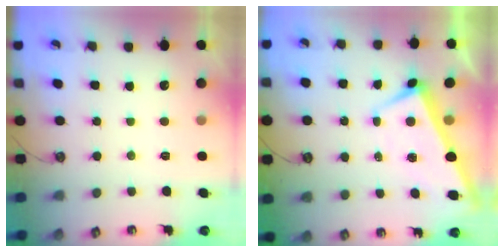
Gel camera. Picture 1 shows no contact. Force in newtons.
{"total": 0.9, "press": 0.7, "slide": 0.5}